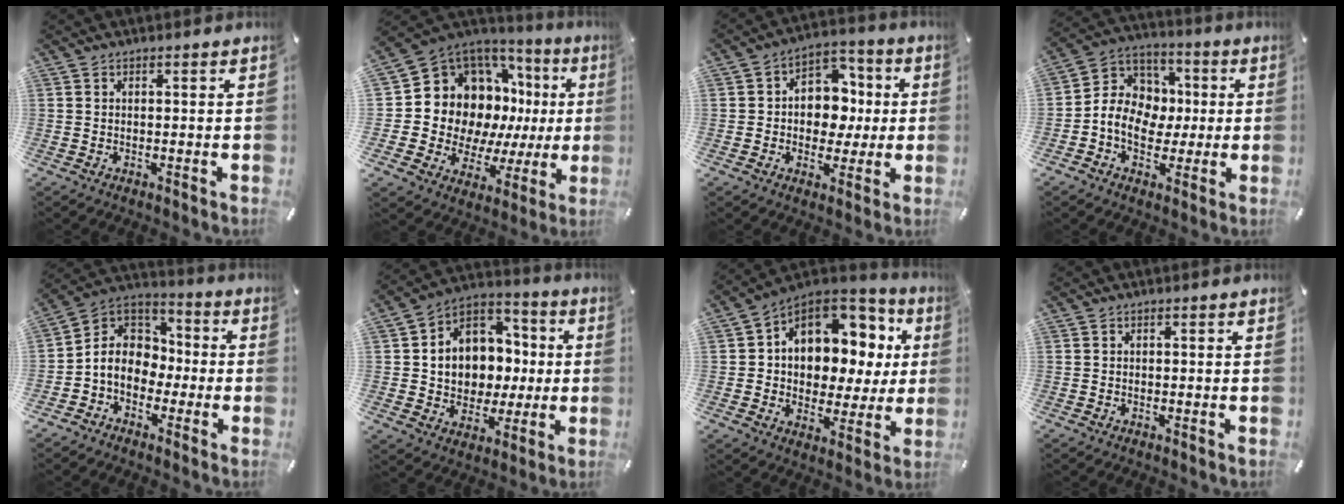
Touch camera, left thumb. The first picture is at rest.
{"total": 15.9, "force": [4.8, 12.5, 8.5], "torque": [-0.148, -0.066, 0.108]}
{"total": 9.8, "force": [-0.3, 8.6, 4.7], "torque": [-0.061, 0.005, -0.004]}
{"total": 11.1, "force": [-2.1, 9.9, 4.6], "torque": [-0.097, 0.014, -0.034]}
{"total": 9.6, "force": [-2.7, 8.5, 3.7], "torque": [-0.100, 0.012, -0.050]}
{"total": 11.5, "force": [0.0, 11.0, 3.5], "torque": [-0.062, -0.012, 0.013]}
{"total": 12.5, "force": [4.9, 9.7, 6.2], "torque": [-0.094, -0.045, 0.092]}
{"total": 0.0}